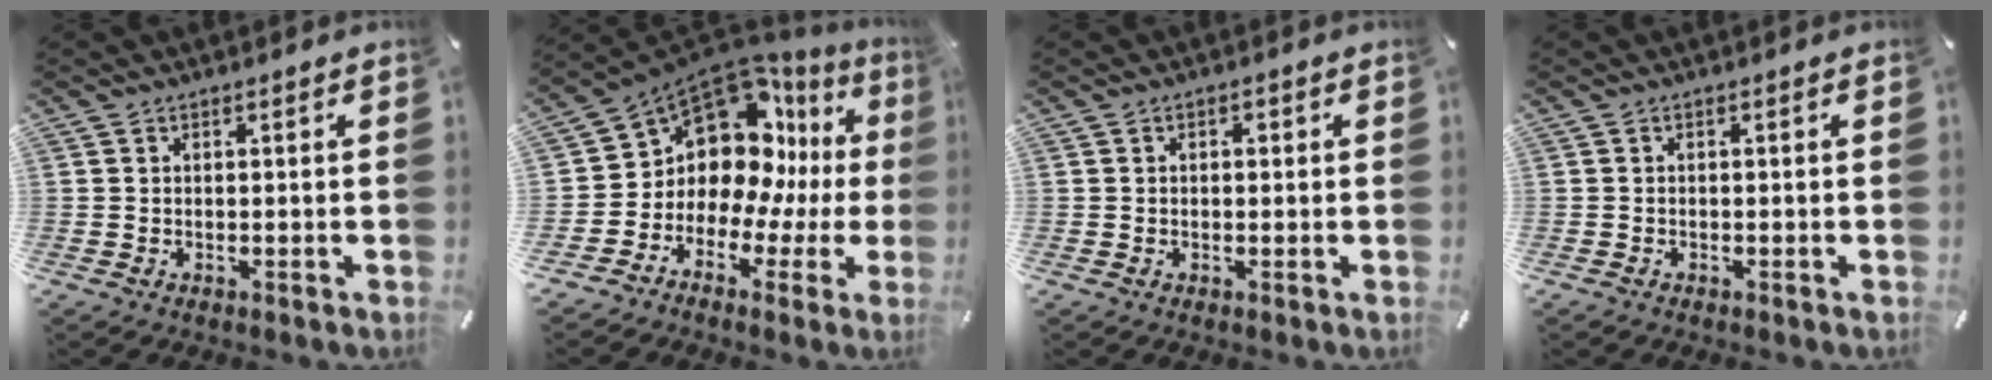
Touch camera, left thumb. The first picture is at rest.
{"total": 12.4, "force": [5.5, 9.1, 6.4], "torque": [-0.121, -0.085, 0.094]}
{"total": 1.2, "force": [-0.1, 0.9, 0.7], "torque": [-0.015, 0.005, -0.005]}
{"total": 0.6, "force": [-0.5, 0.4, 0.2], "torque": [-0.003, 0.002, -0.012]}